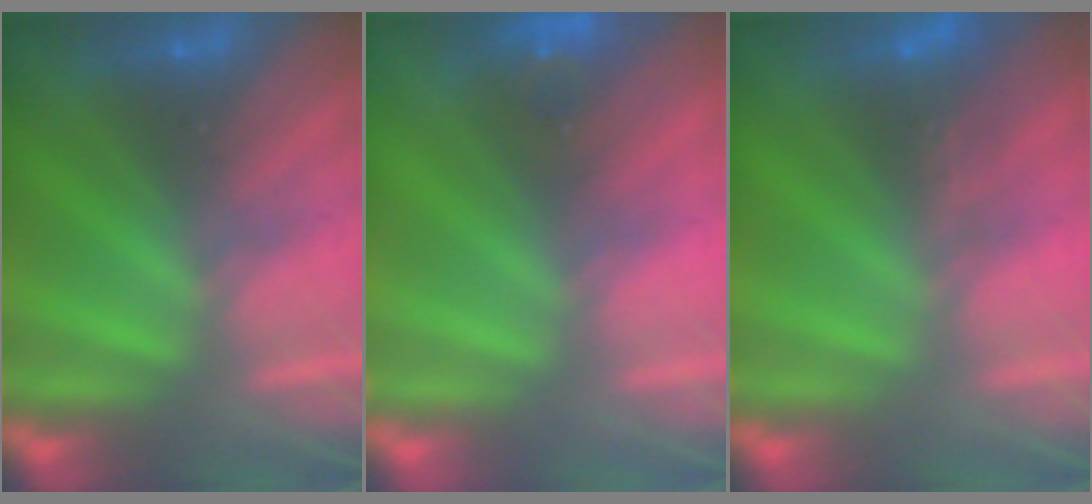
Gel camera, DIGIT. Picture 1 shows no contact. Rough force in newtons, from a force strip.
{"total": 3.0}
{"total": 1.2}